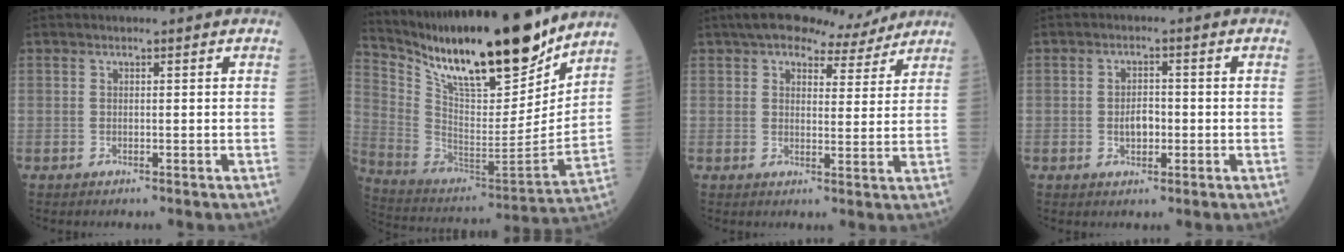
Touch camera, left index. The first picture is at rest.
{"total": 23.7, "force": [19.2, 4.4, 13.2], "torque": [-0.238, -0.030, 0.325]}
{"total": 9.5, "force": [8.1, 3.1, 3.9], "torque": [-0.053, 0.019, 0.106]}
{"total": 3.0, "force": [-0.6, 1.8, 2.4], "torque": [-0.041, 0.003, -0.010]}